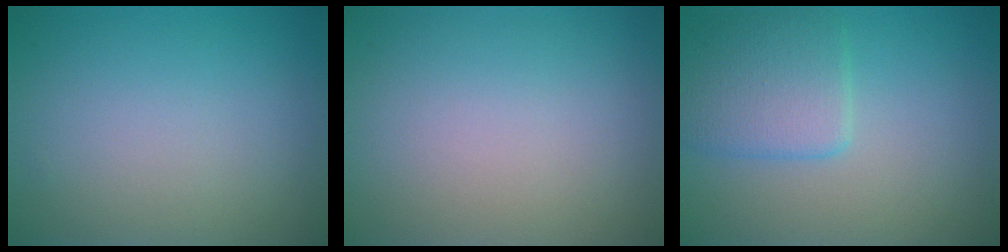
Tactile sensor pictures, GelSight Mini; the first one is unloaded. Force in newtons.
{"total": 0.0}
{"total": 3.8, "press": 3.8, "slide": 0.3}